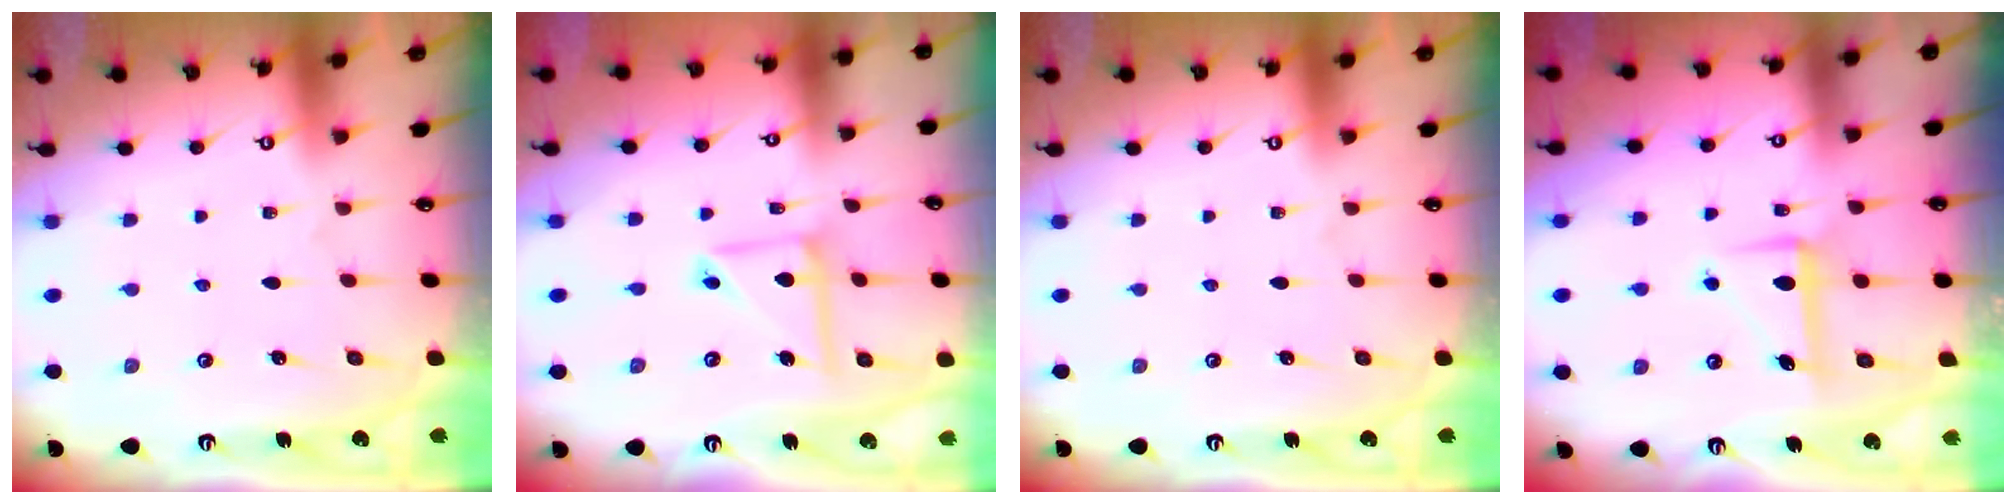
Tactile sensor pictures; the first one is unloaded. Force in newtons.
{"total": 9.3, "press": 9.2, "slide": 0.9}
{"total": 0.0}
{"total": 6.3, "press": 6.3, "slide": 0.6}